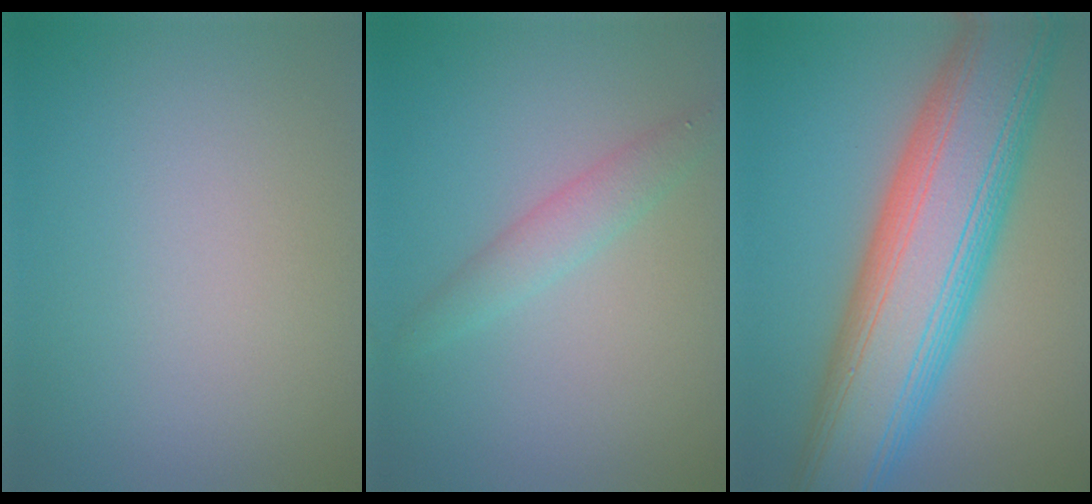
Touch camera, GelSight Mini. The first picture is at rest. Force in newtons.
{"total": 2.1, "press": 2.1, "slide": 0.0}
{"total": 13.9, "press": 13.8, "slide": 0.7}